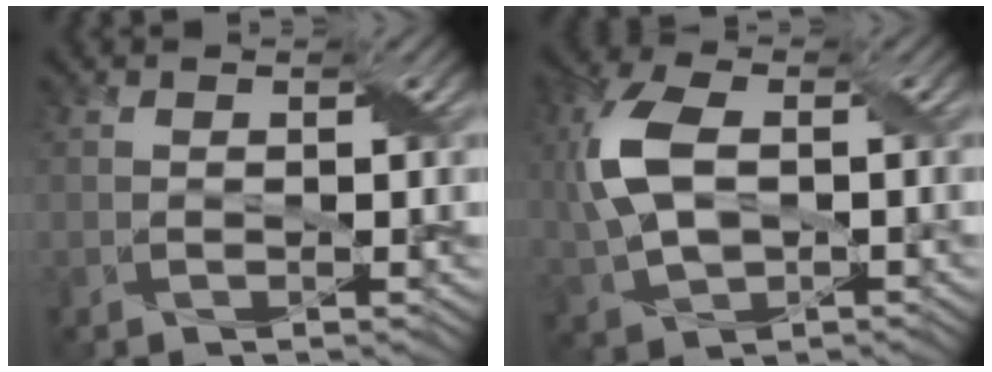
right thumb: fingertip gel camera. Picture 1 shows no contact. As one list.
[{"total": 9.3, "force": [0.9, 5.5, 7.5], "torque": [-0.204, 0.010, 0.016]}]